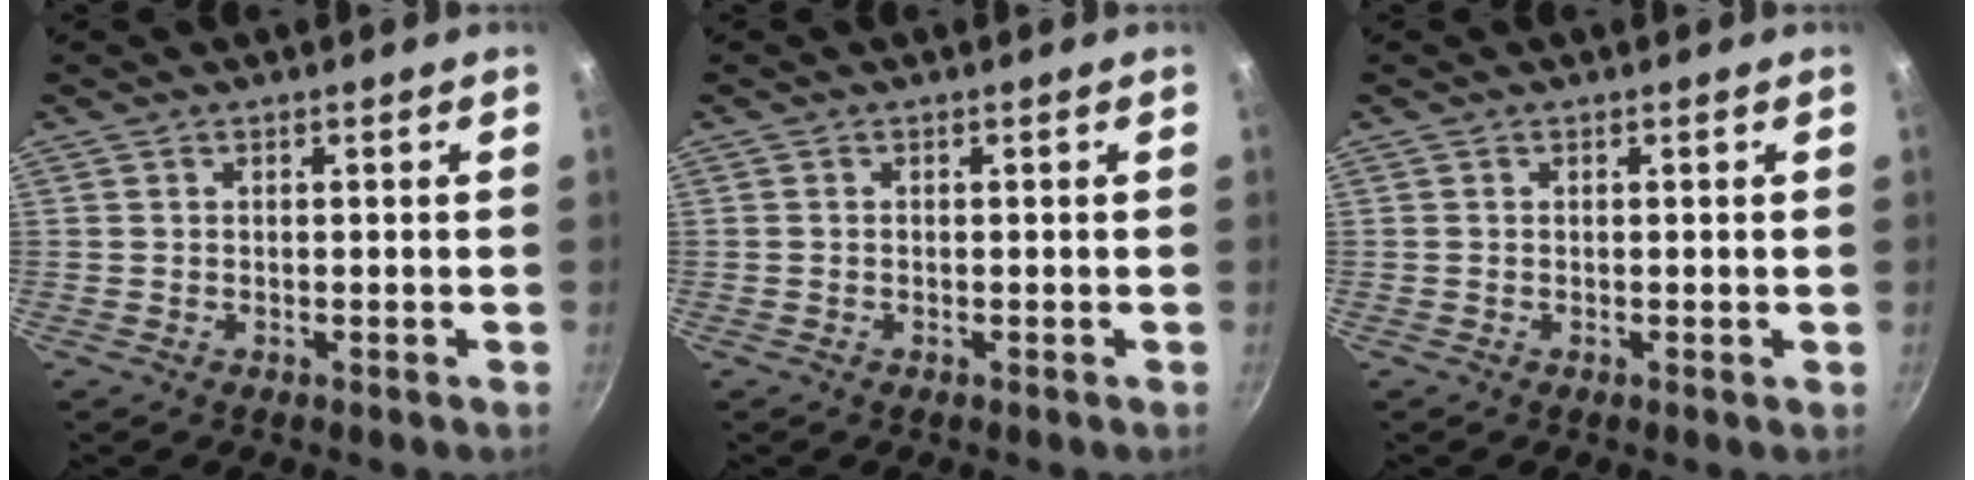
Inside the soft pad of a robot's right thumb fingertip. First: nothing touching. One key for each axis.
{"total": 0.0}
{"total": 0.0}